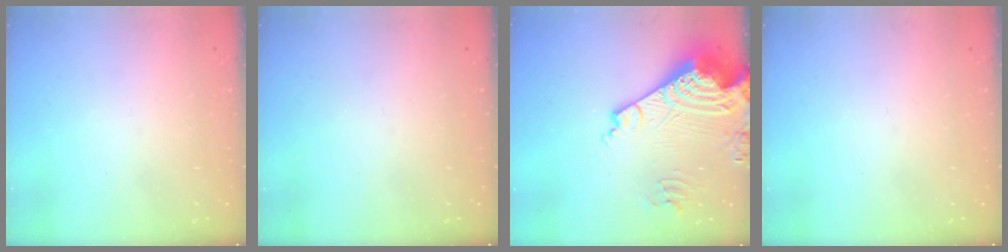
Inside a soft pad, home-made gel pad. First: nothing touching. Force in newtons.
{"total": 0.0}
{"total": 18.4, "press": 18.3, "slide": 2.3}
{"total": 0.0}